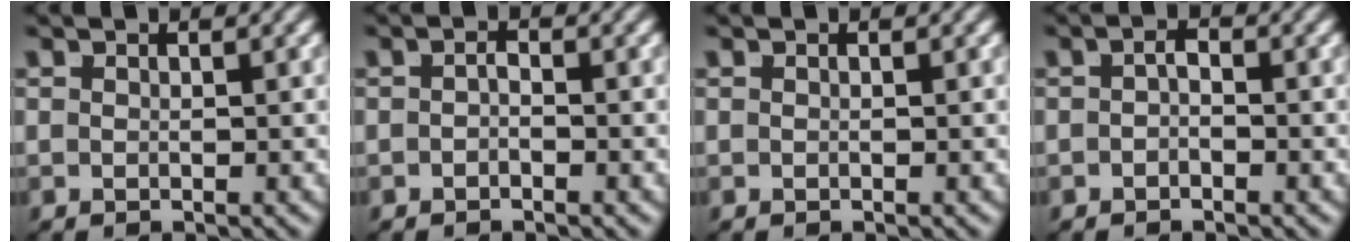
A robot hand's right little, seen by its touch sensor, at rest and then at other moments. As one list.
[{"total": 0.8, "force": [-0.7, -0.1, 0.4], "torque": [0.000, -0.007, -0.009]}, {"total": 0.0}, {"total": 0.9, "force": [-0.6, 0.1, 0.6], "torque": [-0.001, -0.004, -0.008]}]